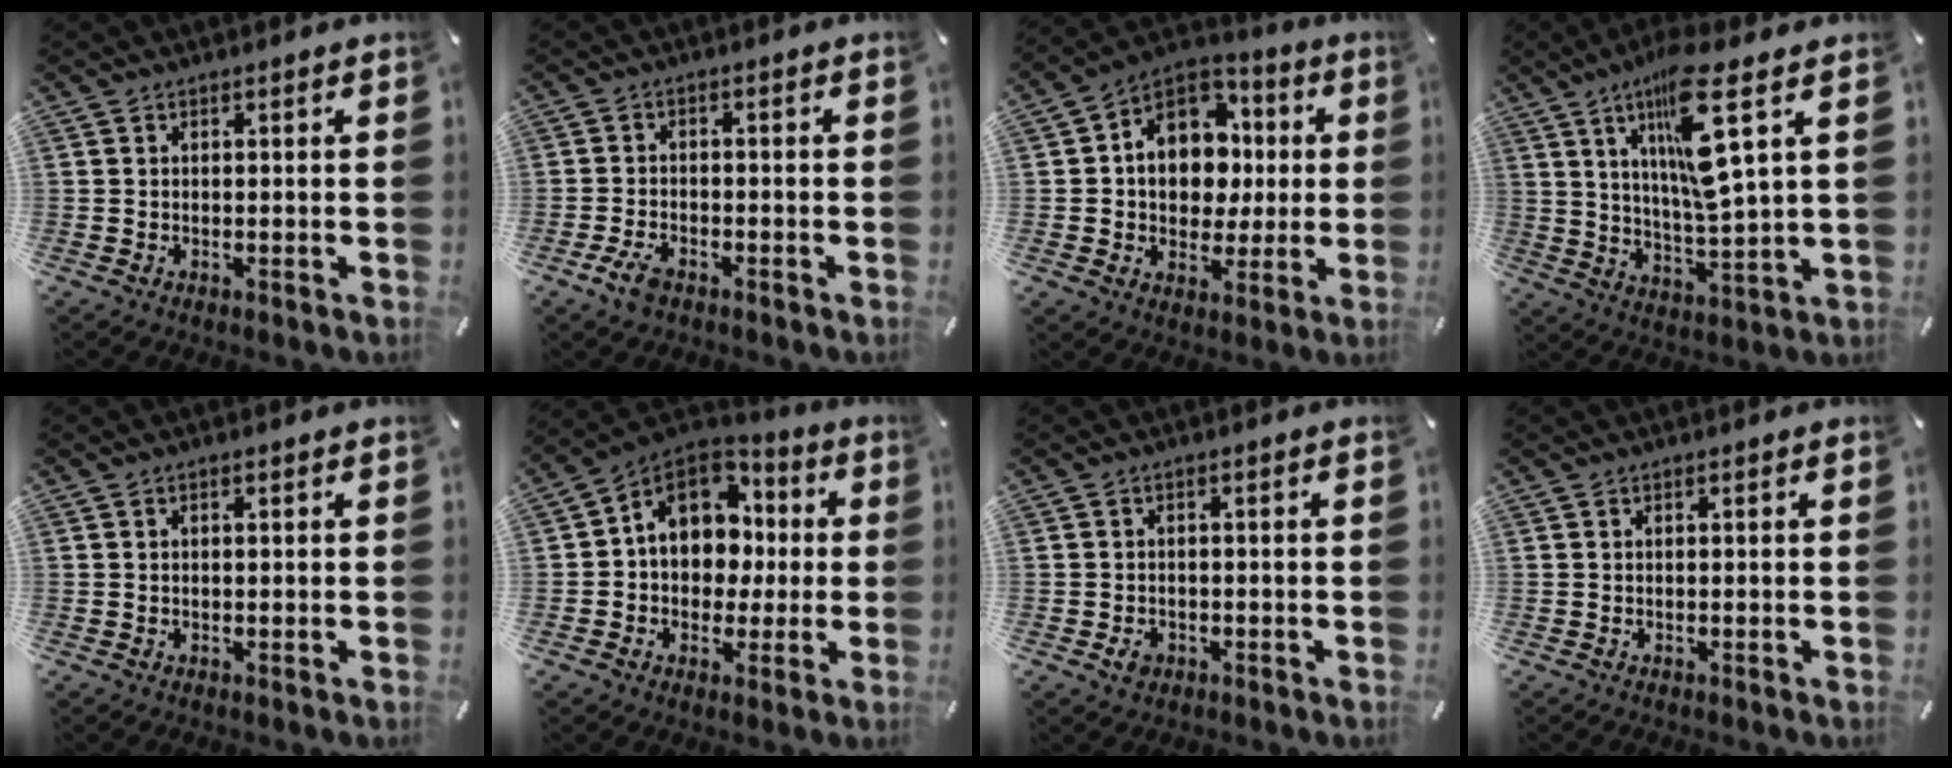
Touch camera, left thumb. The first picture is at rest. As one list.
[{"total": 4.1, "force": [-2.6, 2.1, 2.4], "torque": [-0.065, 0.005, -0.054]}, {"total": 12.8, "force": [1.2, 11.1, 6.3], "torque": [-0.110, -0.008, 0.026]}, {"total": 15.6, "force": [7.7, 3.0, 13.3], "torque": [-0.242, -0.035, 0.118]}, {"total": 0.6, "force": [0.1, 0.4, 0.4], "torque": [-0.008, 0.001, 0.001]}, {"total": 12.9, "force": [2.4, 11.0, 6.3], "torque": [-0.126, -0.003, 0.048]}, {"total": 2.4, "force": [-1.0, 1.9, 1.1], "torque": [-0.019, 0.005, -0.019]}, {"total": 0.0}]